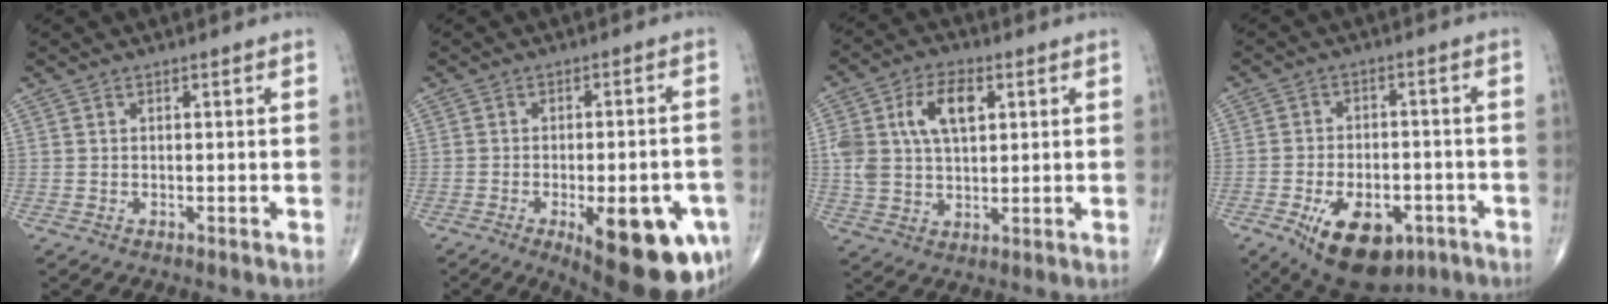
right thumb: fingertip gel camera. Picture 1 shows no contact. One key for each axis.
{"total": 18.7, "fx": -7.6, "fy": 6.8, "fz": 15.7, "tx": -0.148, "ty": 0.010, "tz": -0.086}
{"total": 10.9, "fx": 3.2, "fy": 6.2, "fz": 8.3, "tx": -0.146, "ty": 0.006, "tz": 0.060}
{"total": 14.9, "fx": -7.2, "fy": 8.3, "fz": 10.1, "tx": -0.143, "ty": 0.018, "tz": -0.096}